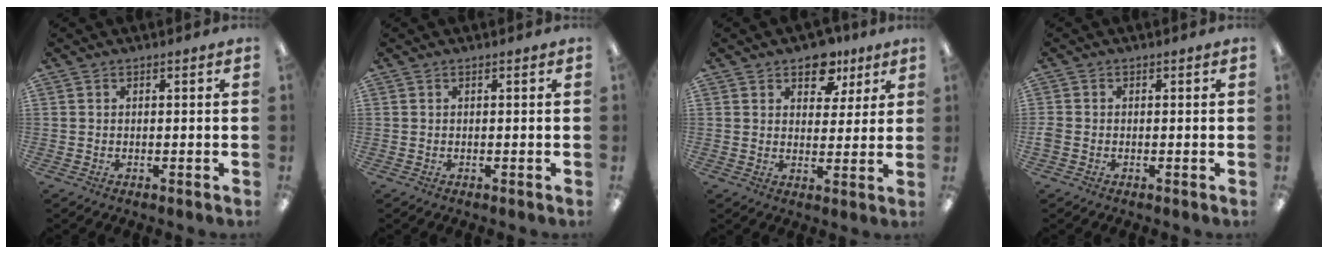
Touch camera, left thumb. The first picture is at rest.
{"total": 0.0}
{"total": 11.9, "force": [8.0, 6.7, 5.7], "torque": [-0.075, -0.036, 0.140]}
{"total": 1.2, "force": [-0.7, 1.0, 0.2], "torque": [-0.001, 0.002, -0.013]}